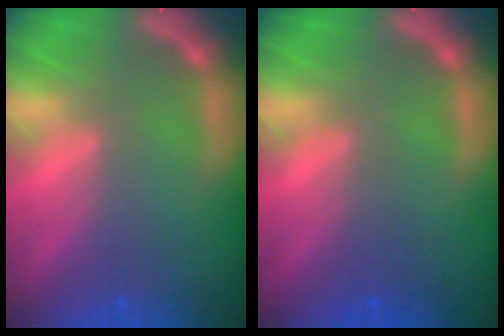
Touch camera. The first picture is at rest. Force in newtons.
{"total": 1.5}